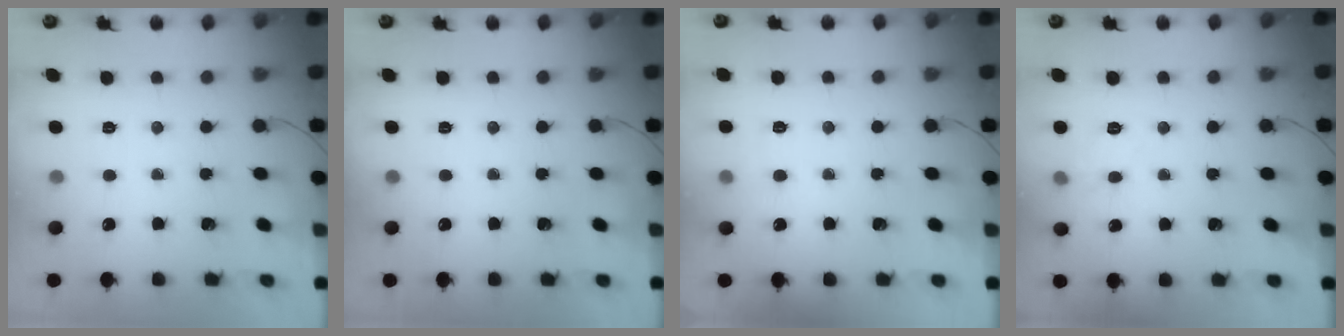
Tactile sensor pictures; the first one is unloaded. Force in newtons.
{"total": 0.0}
{"total": 6.5, "press": 6.3, "slide": 1.5}
{"total": 7.9, "press": 7.7, "slide": 1.5}